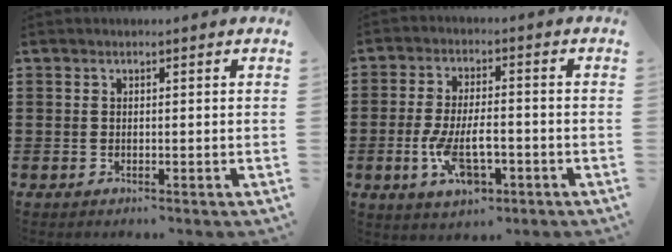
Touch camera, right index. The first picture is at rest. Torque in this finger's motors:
{"motor_torque": [2.14, 0.00, 0.32, 0.21]}